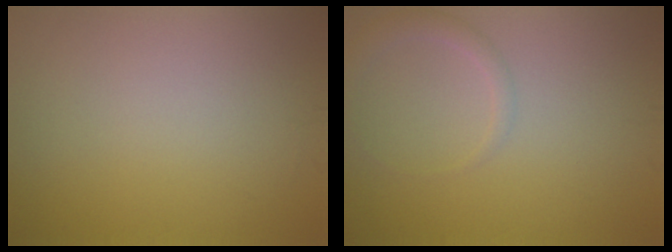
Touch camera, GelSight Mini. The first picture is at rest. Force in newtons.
{"total": 1.5, "press": 1.5, "slide": 0.1}